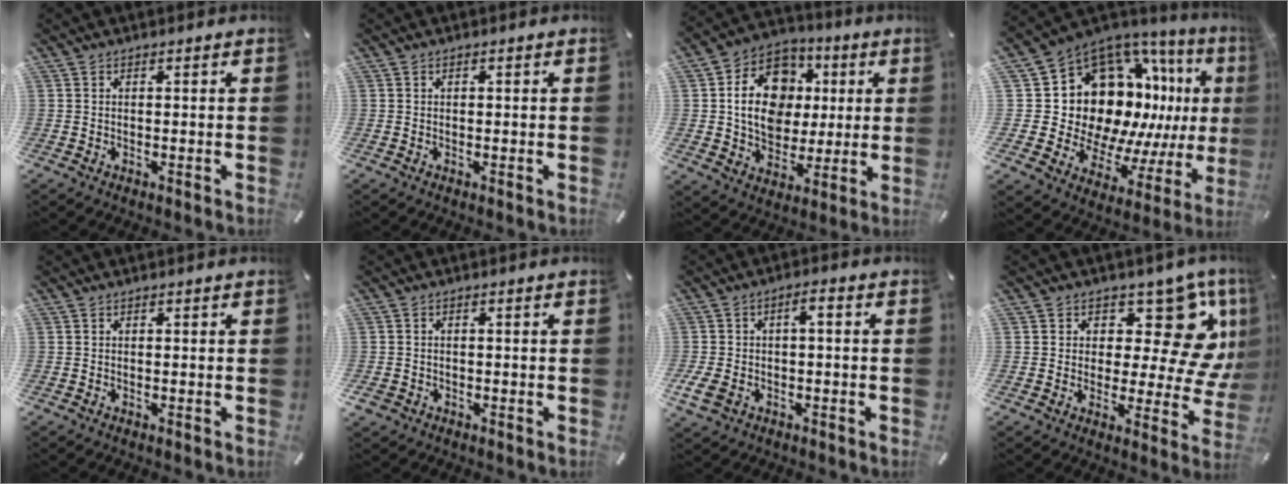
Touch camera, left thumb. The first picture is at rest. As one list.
[{"total": 0.0}, {"total": 15.7, "force": [1.9, 13.1, 8.3], "torque": [-0.151, 0.009, 0.037]}, {"total": 19.6, "force": [5.3, 14.9, 11.6], "torque": [-0.207, -0.084, 0.136]}, {"total": 0.0}, {"total": 1.8, "force": [-0.9, 1.5, 0.5], "torque": [-0.009, 0.004, -0.019]}, {"total": 6.2, "force": [-1.9, 3.6, 4.7], "torque": [-0.098, 0.009, -0.036]}, {"total": 16.7, "force": [8.2, 8.6, 11.8], "torque": [-0.144, -0.067, 0.131]}]